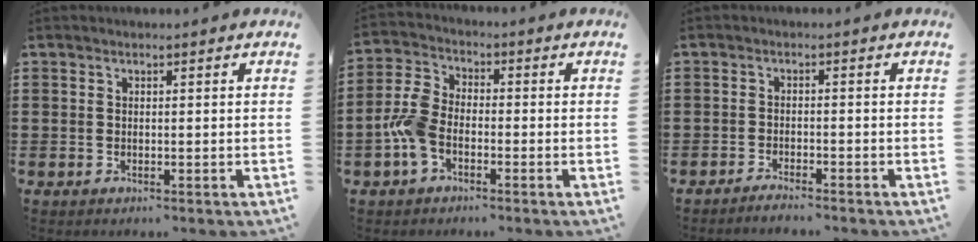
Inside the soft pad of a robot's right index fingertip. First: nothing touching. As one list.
[{"total": 6.2, "force": [-2.2, 3.6, 4.5], "torque": [-0.121, 0.001, -0.051]}, {"total": 1.8, "force": [-1.8, 0.0, 0.2], "torque": [-0.008, 0.005, -0.035]}]